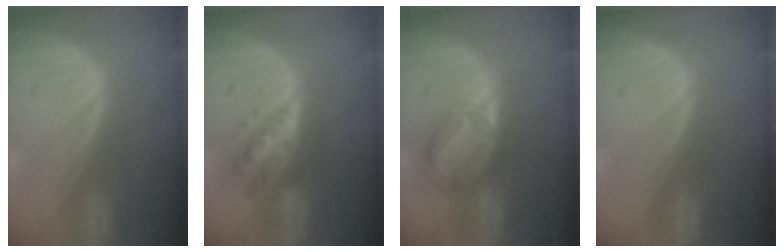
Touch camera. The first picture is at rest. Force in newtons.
{"total": 5.3, "press": 5.3, "slide": 0.2}
{"total": 6.4, "press": 6.4, "slide": 0.4}
{"total": 0.0}